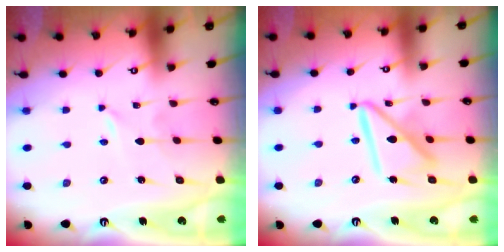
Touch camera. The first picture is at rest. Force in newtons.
{"total": 15.9, "press": 15.8, "slide": 1.8}